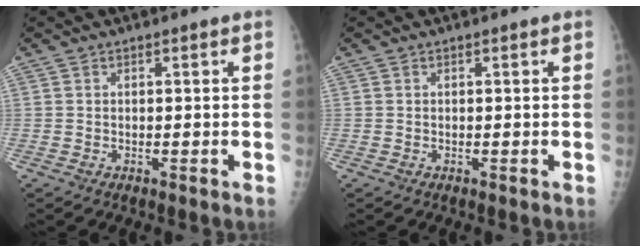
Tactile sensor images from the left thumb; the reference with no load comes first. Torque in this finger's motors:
{"motor_torque": [0.00, 0.00, -0.03, -0.02, 0.00]}